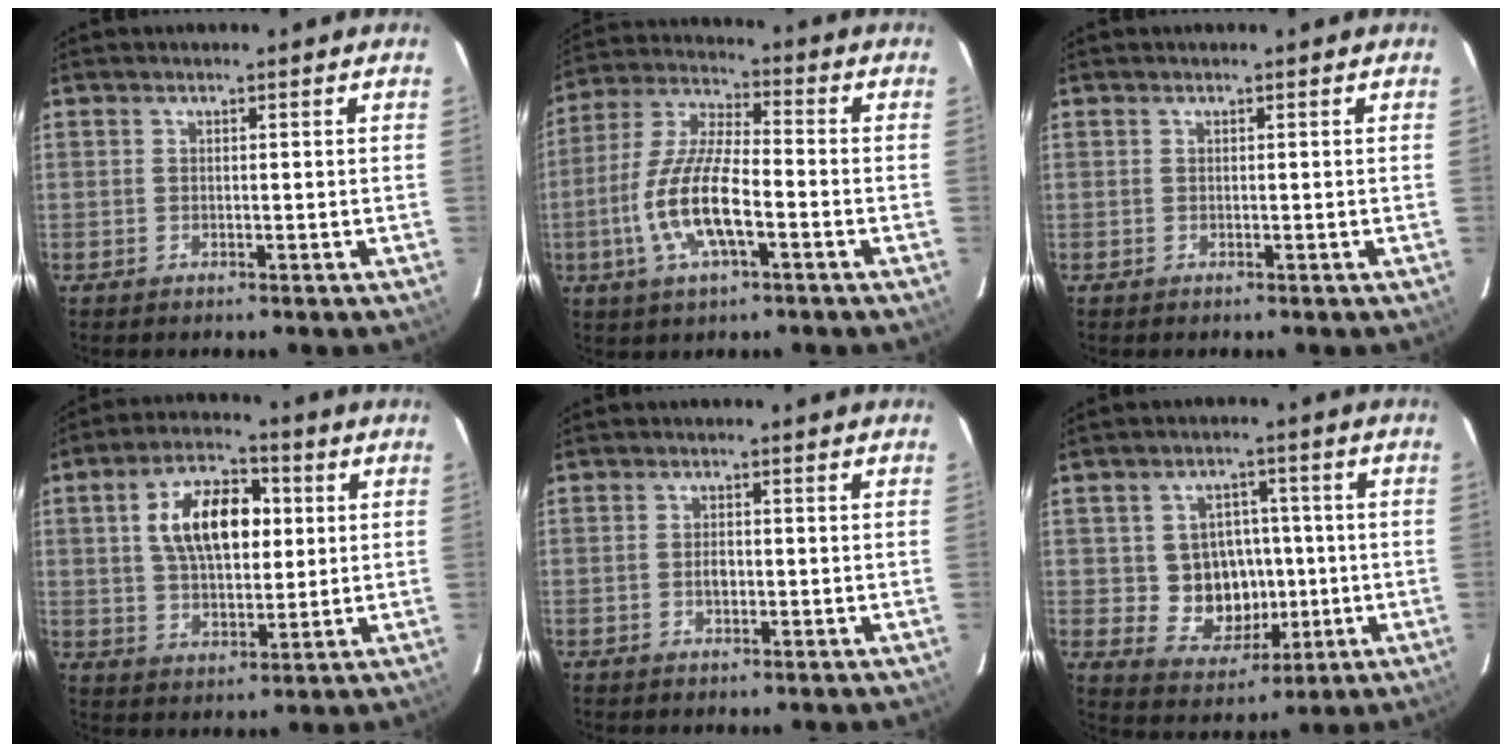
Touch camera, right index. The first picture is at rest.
{"total": 13.4, "force": [-4.4, 4.2, 12.0], "torque": [-0.254, -0.005, -0.083]}
{"total": 0.0}
{"total": 13.3, "force": [2.9, 7.2, 10.8], "torque": [-0.188, 0.026, 0.052]}
{"total": 2.0, "force": [-0.4, 1.4, 1.4], "torque": [-0.025, 0.003, -0.007]}
{"total": 10.0, "force": [-0.7, 9.2, 4.1], "torque": [-0.091, 0.008, 0.008]}